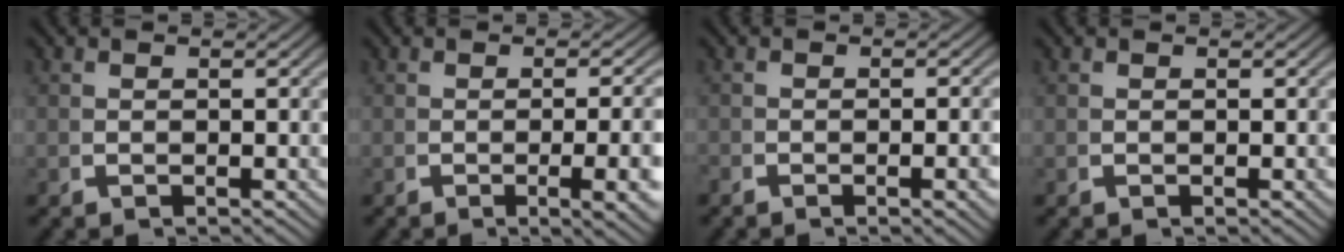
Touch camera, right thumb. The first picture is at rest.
{"total": 4.4, "force": [-1.2, 0.9, 4.1], "torque": [-0.057, 0.003, -0.016]}
{"total": 1.6, "force": [-0.7, 0.0, 1.4], "torque": [-0.018, 0.005, -0.014]}
{"total": 0.0}